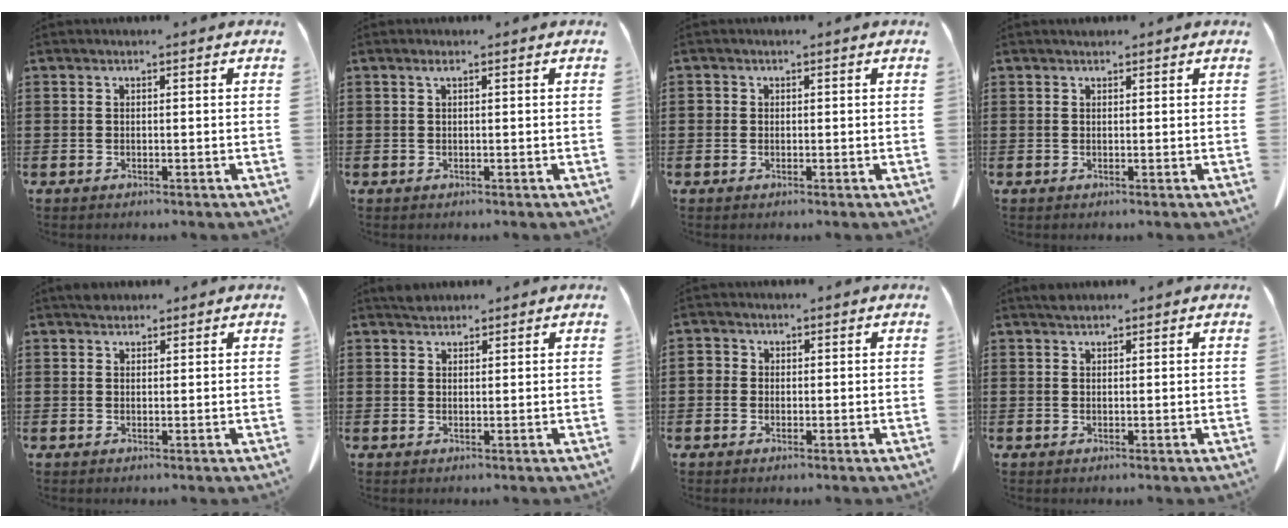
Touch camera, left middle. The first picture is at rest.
{"total": 0.7, "force": [0.2, 0.1, 0.7], "torque": [-0.013, 0.000, 0.004]}
{"total": 1.0, "force": [0.1, 0.9, 0.3], "torque": [-0.009, 0.006, 0.001]}
{"total": 0.6, "force": [0.5, 0.3, 0.1], "torque": [-0.003, 0.003, 0.009]}
{"total": 1.4, "force": [1.2, 0.8, 0.2], "torque": [-0.008, 0.003, 0.023]}
{"total": 1.6, "force": [1.4, 0.7, 0.3], "torque": [-0.003, -0.001, 0.027]}
{"total": 1.5, "force": [0.1, 1.4, 0.5], "torque": [-0.006, 0.003, -0.001]}
{"total": 0.9, "force": [0.8, 0.4, 0.3], "torque": [-0.008, 0.002, 0.015]}